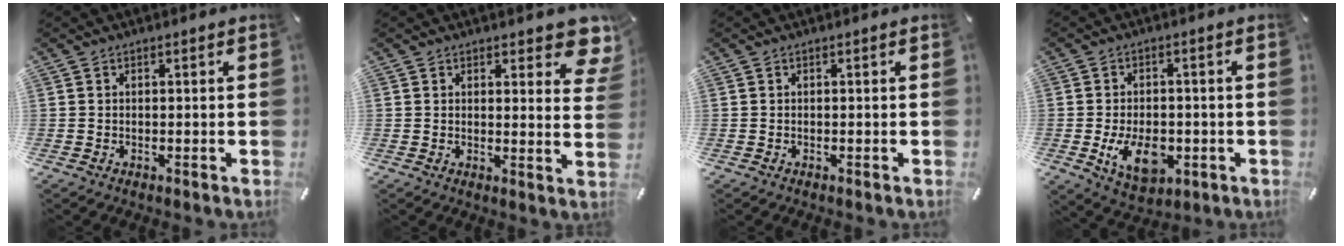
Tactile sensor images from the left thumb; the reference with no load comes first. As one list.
[{"total": 6.9, "force": [4.9, 3.0, 3.8], "torque": [-0.036, -0.034, 0.084]}, {"total": 0.0}, {"total": 10.2, "force": [-2.6, 6.5, 7.4], "torque": [-0.138, -0.001, -0.042]}]